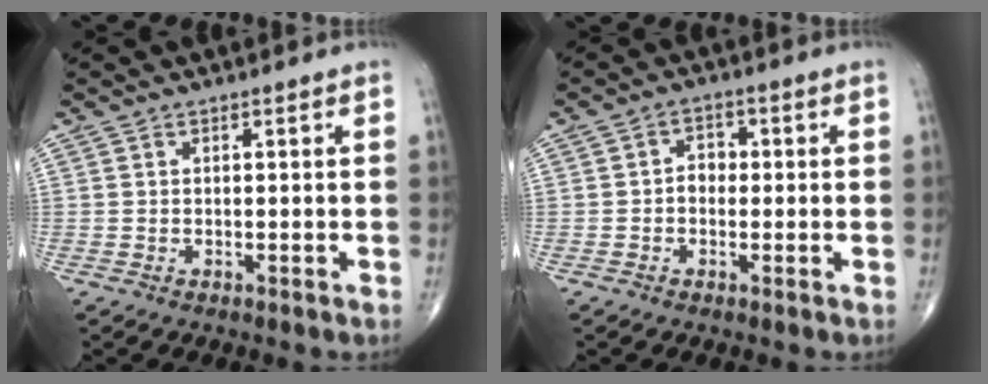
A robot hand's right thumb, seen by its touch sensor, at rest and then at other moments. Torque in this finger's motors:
{"motor_torque": [-0.39, 0.36, 0.31, 0.22, 0.04]}